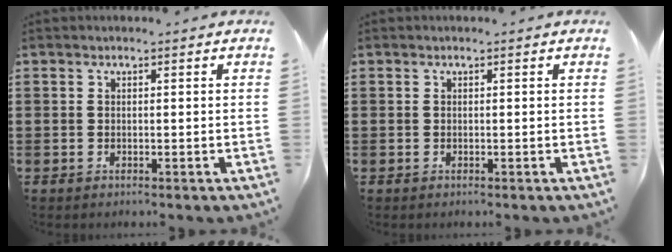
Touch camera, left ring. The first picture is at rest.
{"total": 0.0}